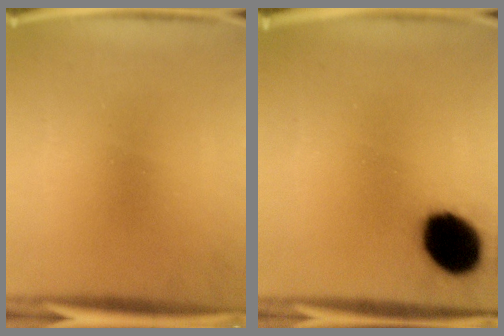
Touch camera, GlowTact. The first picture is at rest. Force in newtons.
{"total": 14.5}